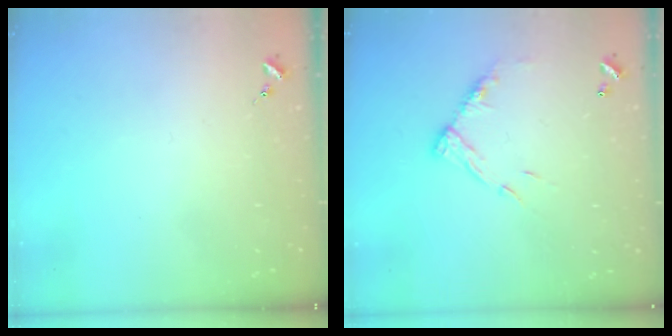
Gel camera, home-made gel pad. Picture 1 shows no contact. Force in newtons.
{"total": 10.9, "press": 10.9, "slide": 0.8}